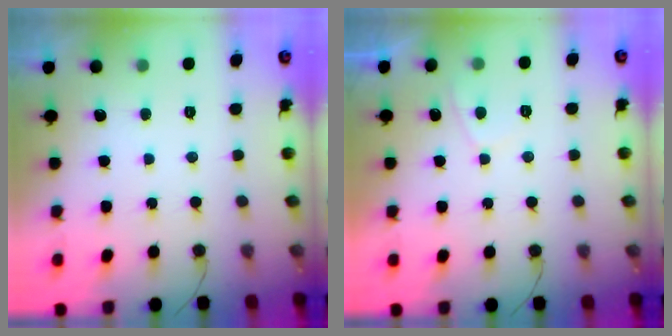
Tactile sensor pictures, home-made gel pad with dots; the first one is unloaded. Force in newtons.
{"total": 1.6, "press": 1.5, "slide": 0.6}